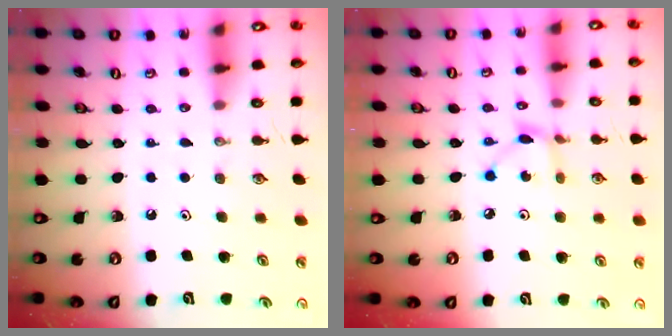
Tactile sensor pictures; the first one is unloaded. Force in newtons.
{"total": 3.2, "press": 3.2, "slide": 0.2}